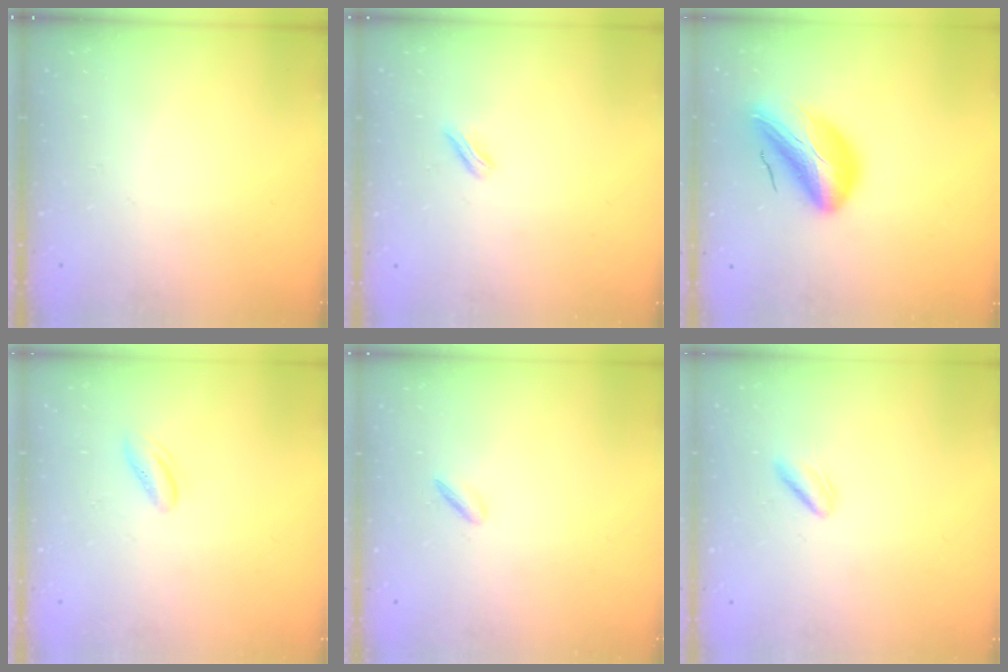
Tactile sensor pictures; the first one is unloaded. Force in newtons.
{"total": 2.3, "press": 2.2, "slide": 0.7}
{"total": 14.6, "press": 14.1, "slide": 3.9}
{"total": 3.2, "press": 3.1, "slide": 0.6}
{"total": 1.9, "press": 1.8, "slide": 0.5}
{"total": 1.1, "press": 0.8, "slide": 0.8}